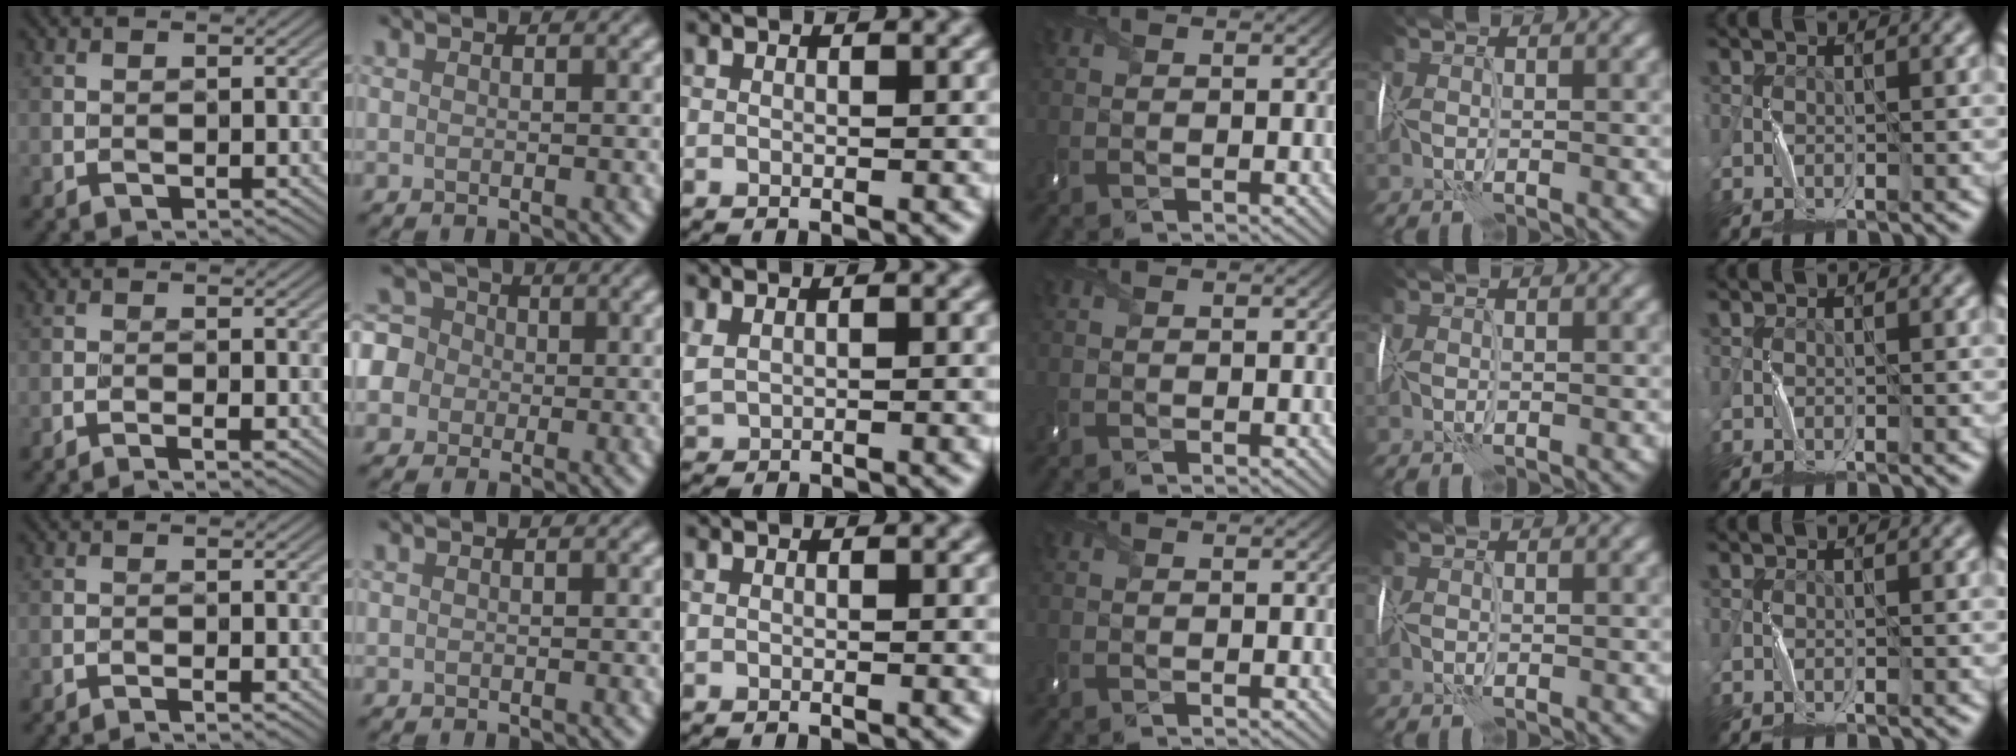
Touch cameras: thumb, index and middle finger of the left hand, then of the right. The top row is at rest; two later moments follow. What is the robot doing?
{"motion": "wrap", "object": "sponge"}